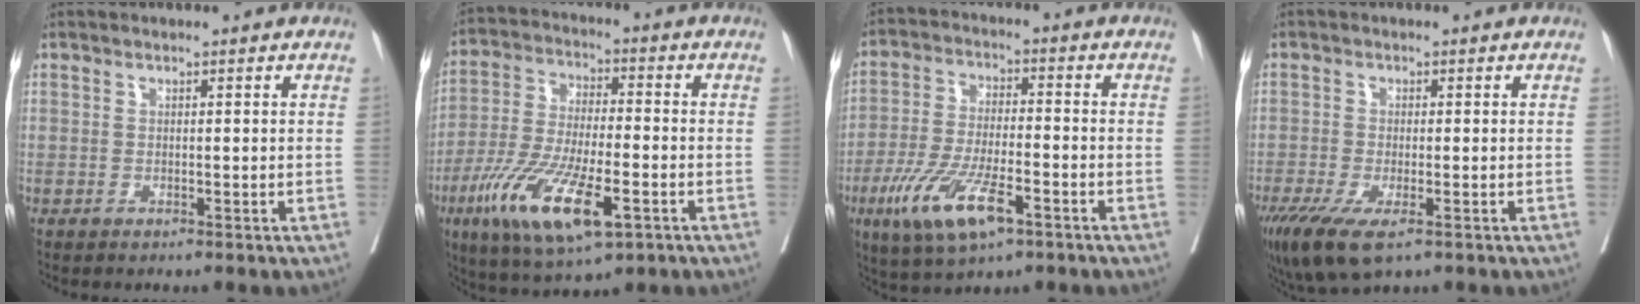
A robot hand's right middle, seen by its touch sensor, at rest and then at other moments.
{"total": 15.3, "force": [-6.7, 4.1, 13.1], "torque": [-0.262, -0.025, -0.111]}
{"total": 11.8, "force": [-5.8, 3.1, 9.8], "torque": [-0.202, -0.018, -0.099]}
{"total": 9.1, "force": [-5.5, 2.8, 6.7], "torque": [-0.119, -0.025, -0.092]}